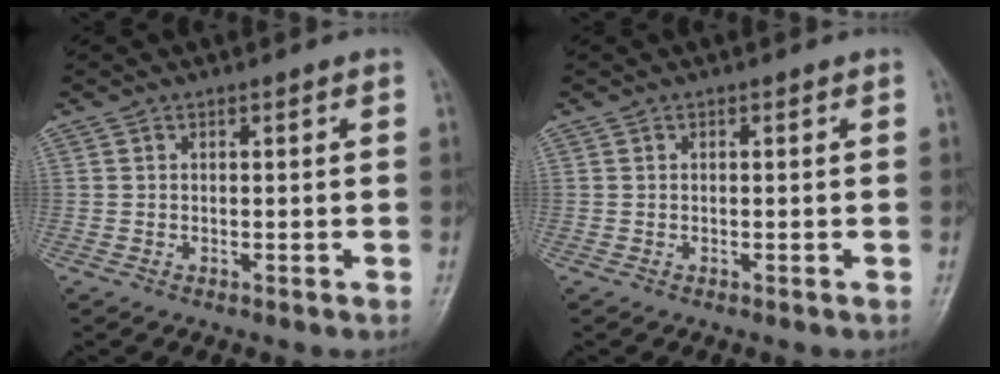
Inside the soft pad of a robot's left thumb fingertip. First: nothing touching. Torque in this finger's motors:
{"motor_torque": [-0.52, -0.35, 0.21, 0.41, 0.00]}